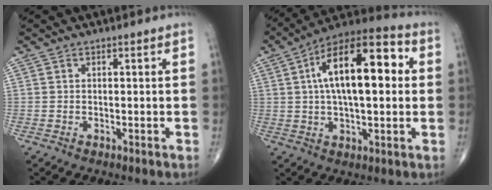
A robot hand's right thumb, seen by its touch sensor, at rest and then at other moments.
{"total": 19.4, "force": [3.4, 8.3, 17.2], "torque": [-0.261, 0.026, 0.045]}